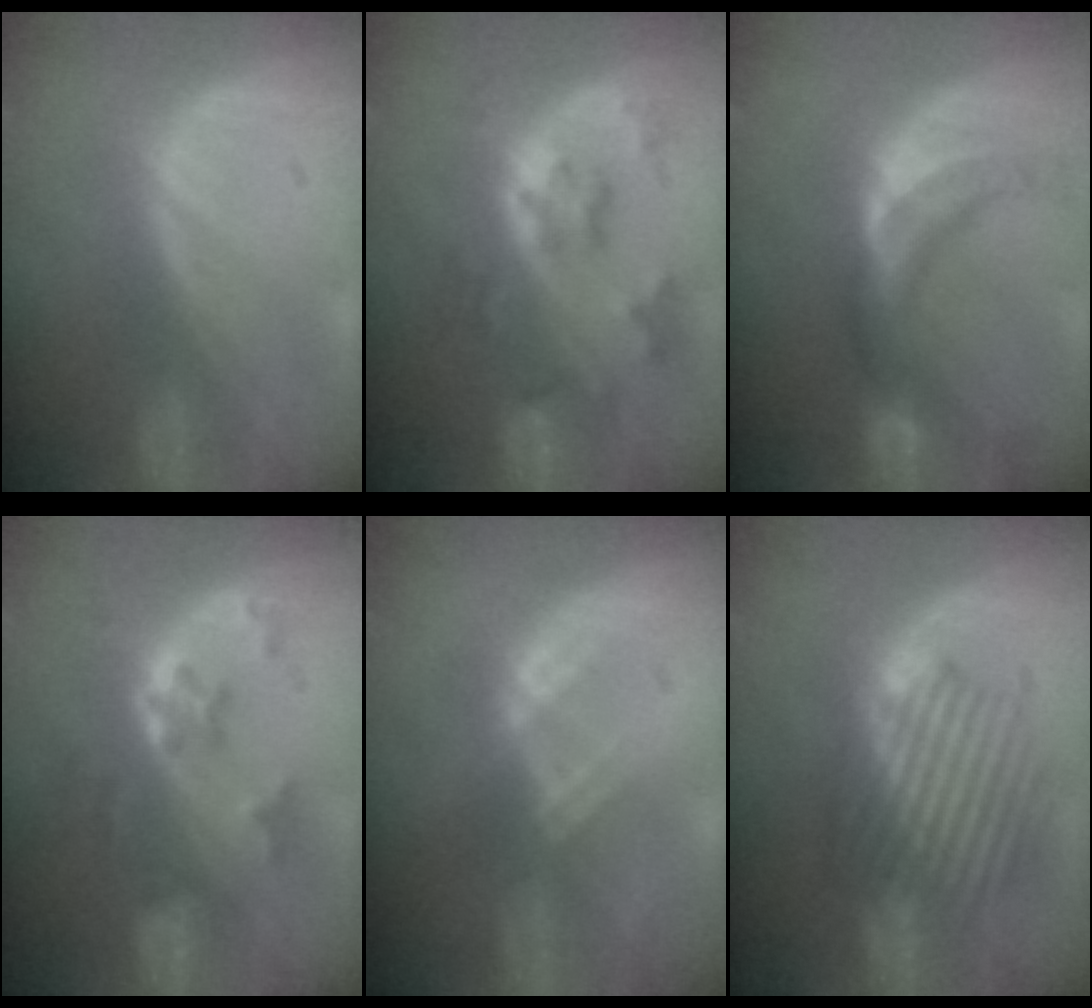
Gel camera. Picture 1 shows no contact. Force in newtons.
{"total": 7.5, "press": 6.6, "slide": 3.6}
{"total": 10.6, "press": 9.3, "slide": 5.1}
{"total": 5.8, "press": 5.2, "slide": 2.5}
{"total": 2.7, "press": 2.7, "slide": 0.3}
{"total": 8.7, "press": 8.6, "slide": 1.6}